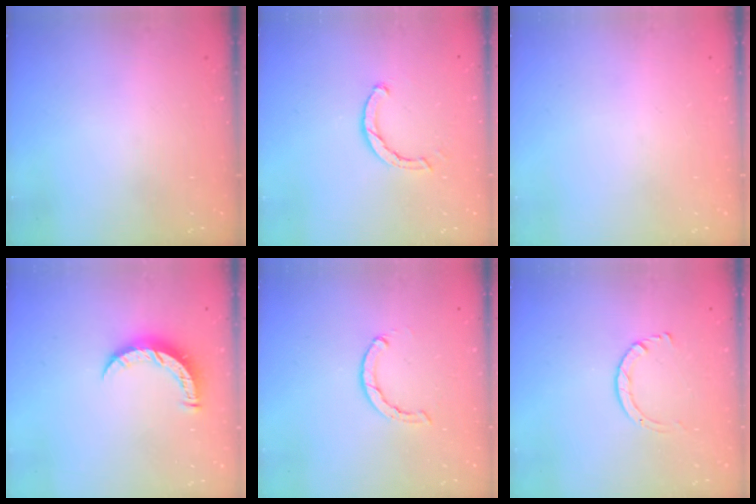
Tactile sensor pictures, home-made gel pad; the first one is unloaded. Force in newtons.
{"total": 2.4, "press": 2.4, "slide": 0.1}
{"total": 0.0}
{"total": 7.7, "press": 7.7, "slide": 0.3}
{"total": 1.5, "press": 1.5, "slide": 0.2}
{"total": 2.9, "press": 2.9, "slide": 0.2}